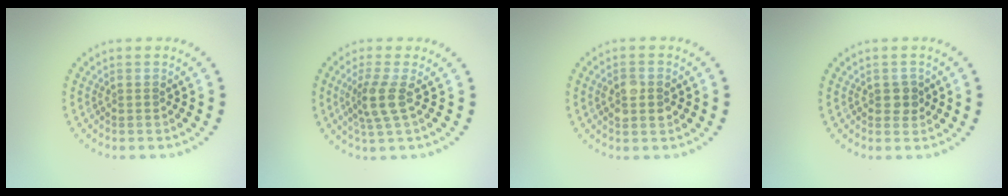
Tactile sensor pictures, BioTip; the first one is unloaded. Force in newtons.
{"total": 2.6, "press": 2.0, "slide": 1.7}
{"total": 2.9, "press": 2.9, "slide": 0.1}
{"total": 1.3, "press": 1.3, "slide": 0.3}